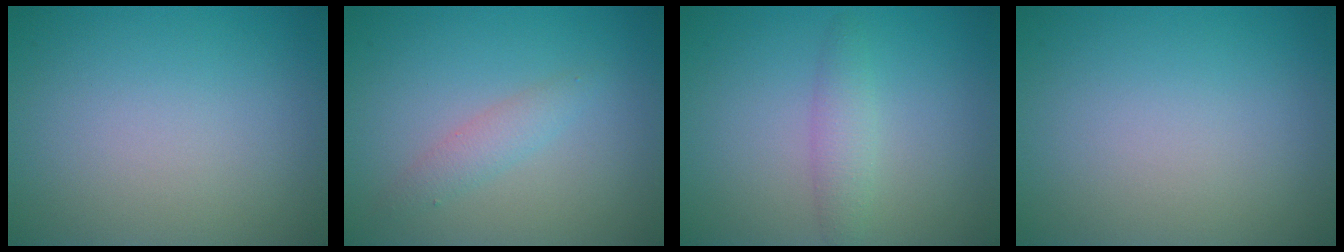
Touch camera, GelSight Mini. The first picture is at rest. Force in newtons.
{"total": 1.7, "press": 1.7, "slide": 0.1}
{"total": 1.9, "press": 1.9, "slide": 0.0}
{"total": 0.0}